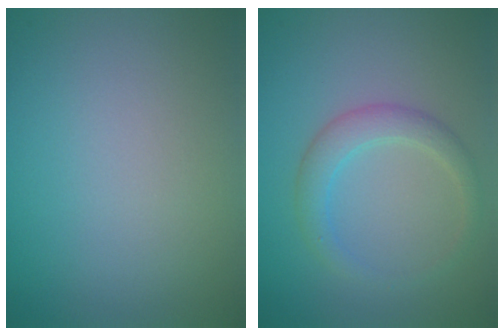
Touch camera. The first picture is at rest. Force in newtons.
{"total": 2.7, "press": 2.6, "slide": 0.2}